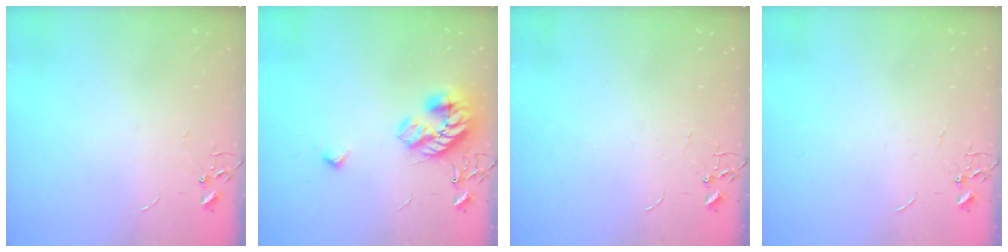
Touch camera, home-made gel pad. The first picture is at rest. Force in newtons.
{"total": 16.4, "press": 16.4, "slide": 0.6}
{"total": 0.0}
{"total": 0.0}